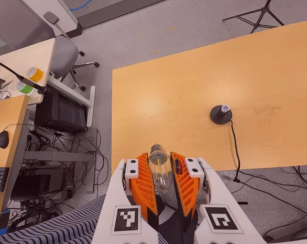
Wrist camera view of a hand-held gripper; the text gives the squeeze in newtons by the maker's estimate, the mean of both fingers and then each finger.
{"total": 21.4, "left": 24.8, "right": 18.1}